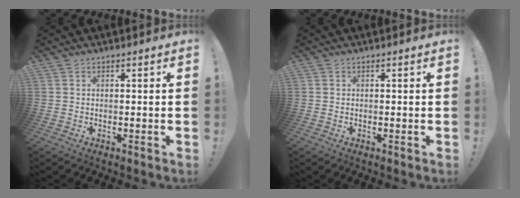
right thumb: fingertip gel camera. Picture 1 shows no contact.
{"total": 0.5, "force": [0.3, 0.1, -0.4], "torque": [0.006, 0.002, 0.006]}